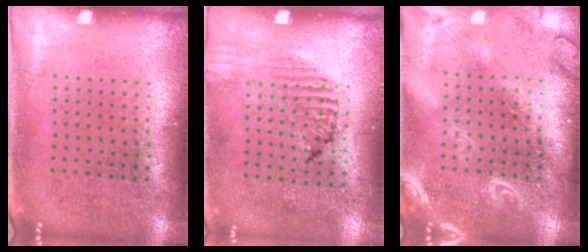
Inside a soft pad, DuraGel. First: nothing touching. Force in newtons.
{"total": 1.2, "press": 1.2, "slide": 0.2}
{"total": 2.5, "press": 2.5, "slide": 0.2}